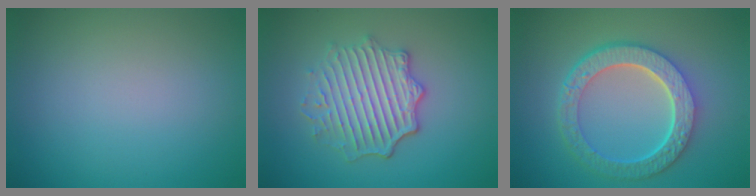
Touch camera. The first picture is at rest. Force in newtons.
{"total": 5.0, "press": 4.1, "slide": 2.9}
{"total": 6.9, "press": 5.0, "slide": 4.7}